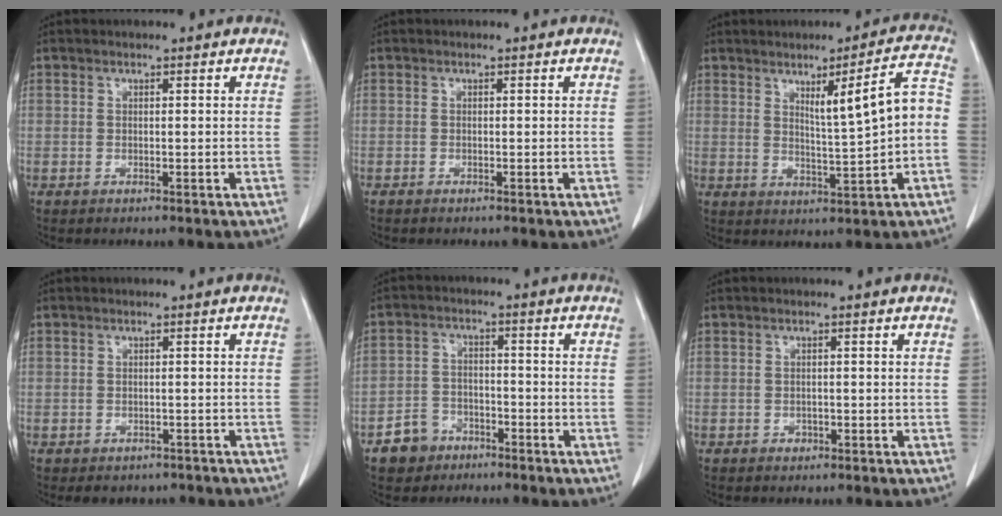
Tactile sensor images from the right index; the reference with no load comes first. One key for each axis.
{"total": 0.0}
{"total": 8.3, "fx": 0.6, "fy": 0.1, "fz": 8.3, "tx": -0.118, "ty": 0.013, "tz": 0.016}
{"total": 4.1, "fx": -3.2, "fy": 2.4, "fz": 0.5, "tx": -0.003, "ty": 0.009, "tz": -0.038}
{"total": 5.4, "fx": -3.4, "fy": 4.2, "fz": 0.7, "tx": -0.012, "ty": 0.013, "tz": -0.054}
{"total": 0.7, "fx": -0.3, "fy": 0.7, "fz": 0.2, "tx": -0.006, "ty": 0.003, "tz": 0.000}